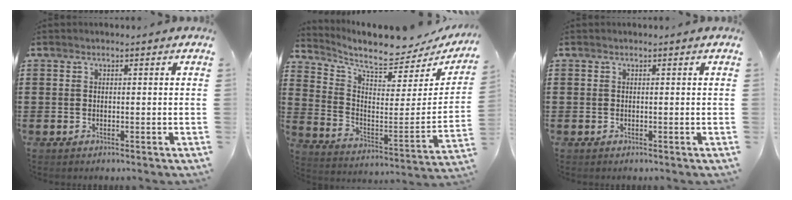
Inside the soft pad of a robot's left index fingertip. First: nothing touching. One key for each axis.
{"total": 7.6, "fx": 6.8, "fy": 0.9, "fz": 3.2, "tx": -0.090, "ty": -0.064, "tz": 0.113}
{"total": 0.0}